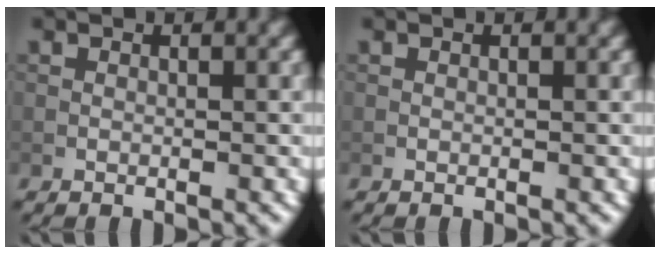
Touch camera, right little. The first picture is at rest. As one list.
[{"total": 0.0}]